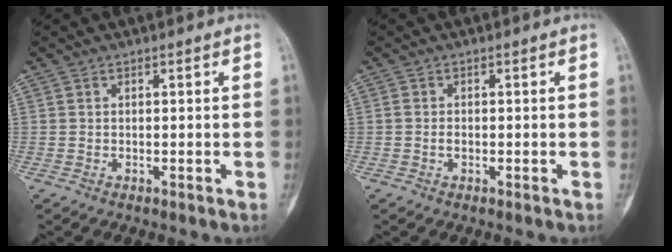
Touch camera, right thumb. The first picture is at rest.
{"total": 1.1, "force": [-0.3, 0.7, 0.7], "torque": [-0.013, 0.003, -0.006]}